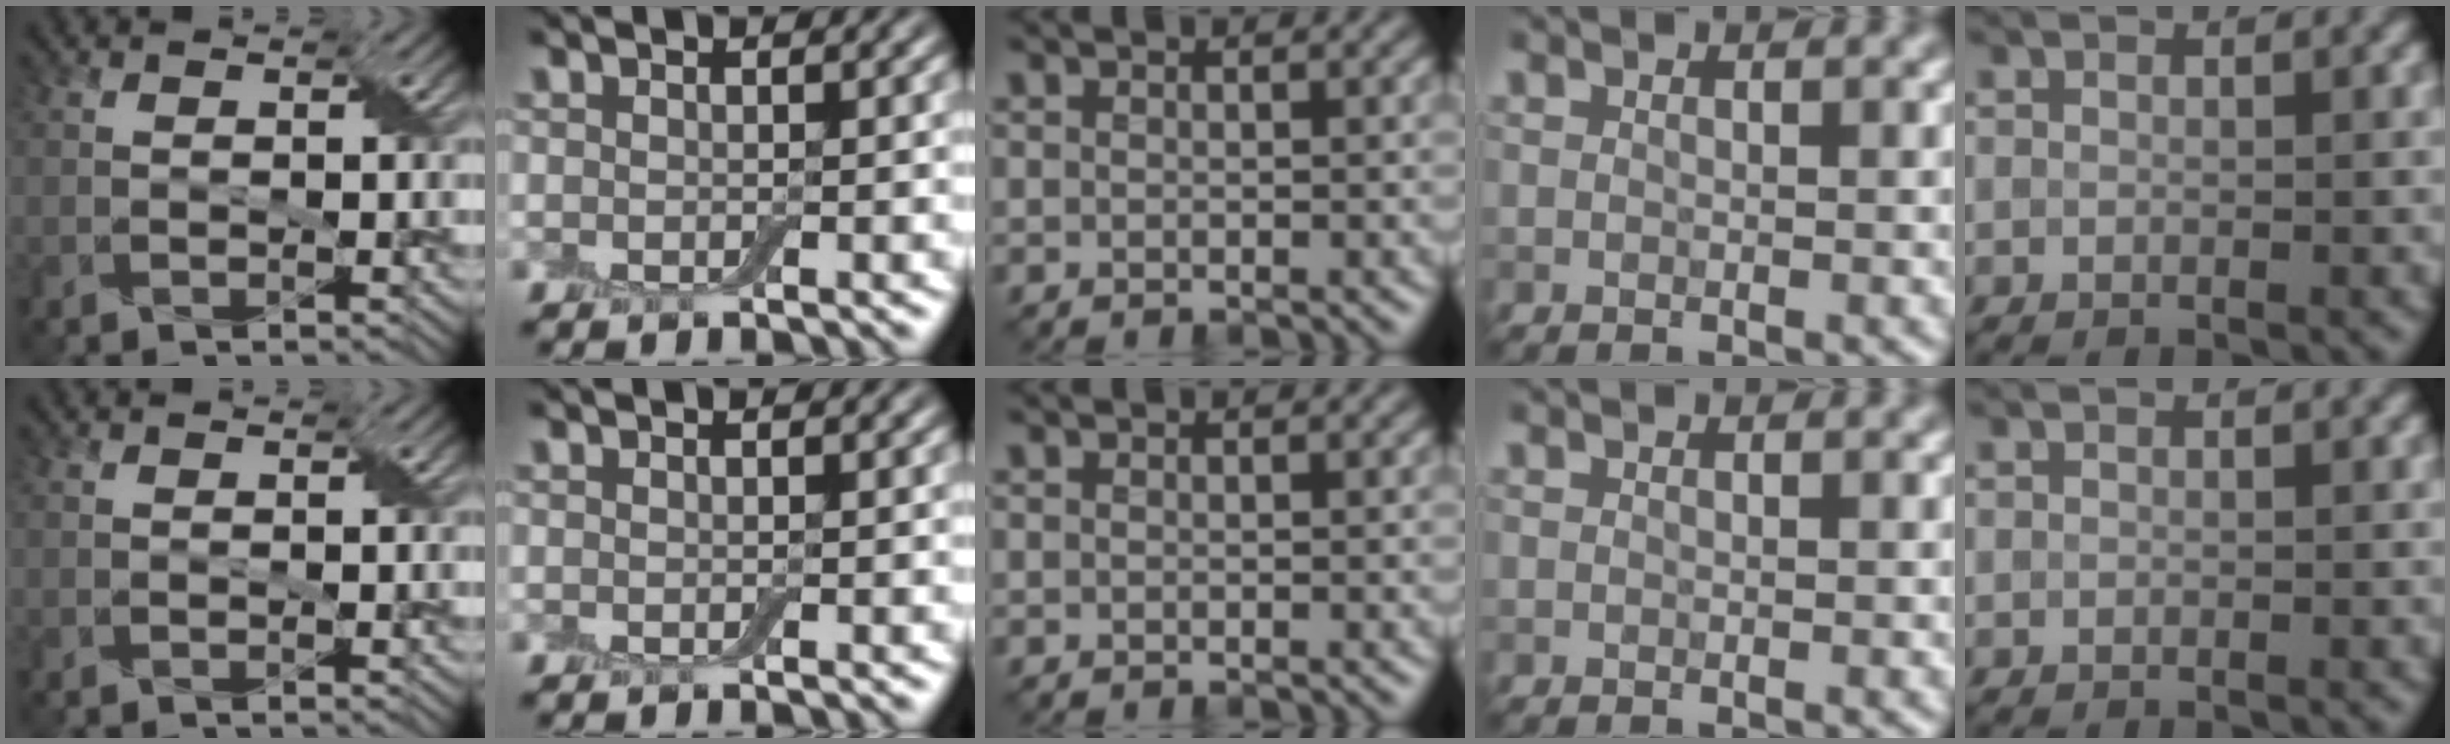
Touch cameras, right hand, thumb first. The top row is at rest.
{}